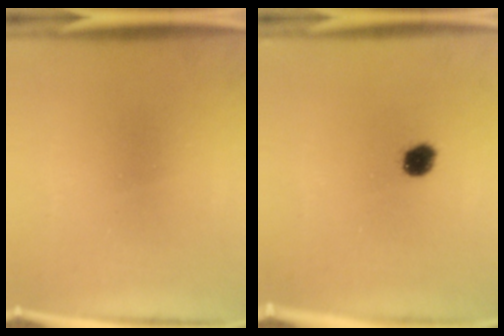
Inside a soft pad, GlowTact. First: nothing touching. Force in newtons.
{"total": 4.0}